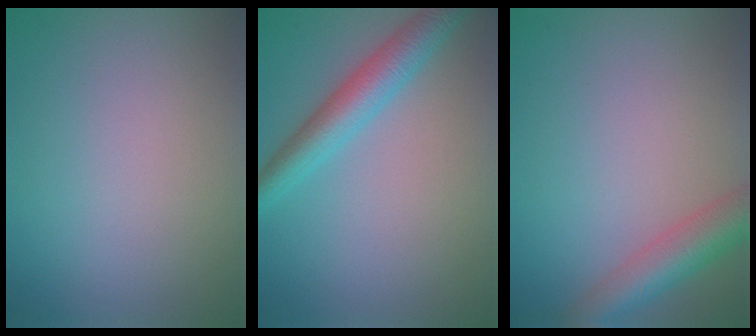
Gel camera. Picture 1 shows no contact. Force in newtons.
{"total": 4.3, "press": 4.3, "slide": 0.2}
{"total": 4.6, "press": 4.6, "slide": 0.2}